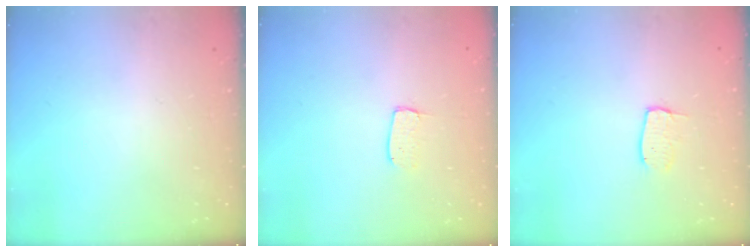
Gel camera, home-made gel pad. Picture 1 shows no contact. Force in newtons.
{"total": 3.7, "press": 3.7, "slide": 0.3}
{"total": 3.8, "press": 3.8, "slide": 0.3}